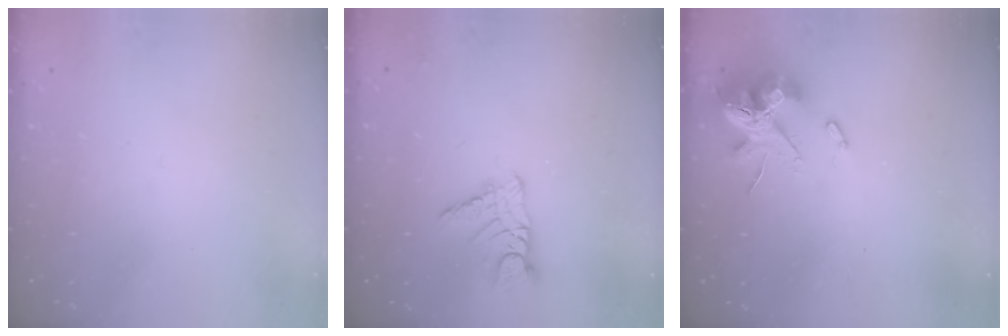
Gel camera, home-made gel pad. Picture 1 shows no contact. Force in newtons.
{"total": 8.9, "press": 8.8, "slide": 0.8}
{"total": 13.6, "press": 13.5, "slide": 1.6}